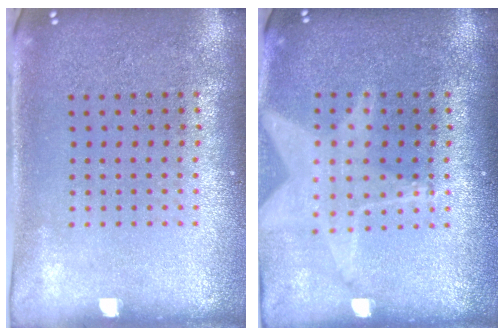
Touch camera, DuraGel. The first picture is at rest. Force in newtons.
{"total": 1.3, "press": 1.3, "slide": 0.1}